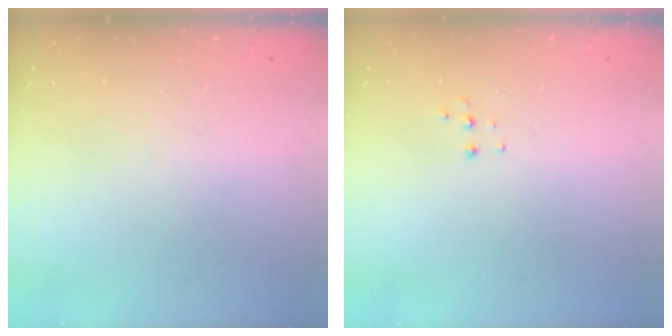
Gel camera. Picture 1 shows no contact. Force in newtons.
{"total": 3.7, "press": 3.7, "slide": 0.3}